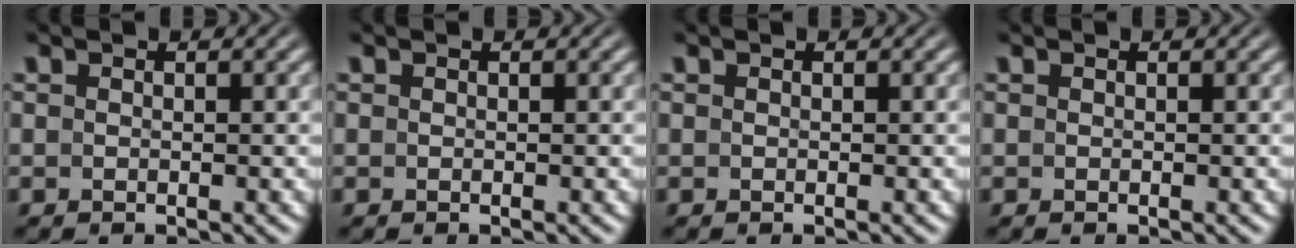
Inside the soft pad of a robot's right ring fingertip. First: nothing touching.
{"total": 0.0}
{"total": 0.0}
{"total": 0.0}